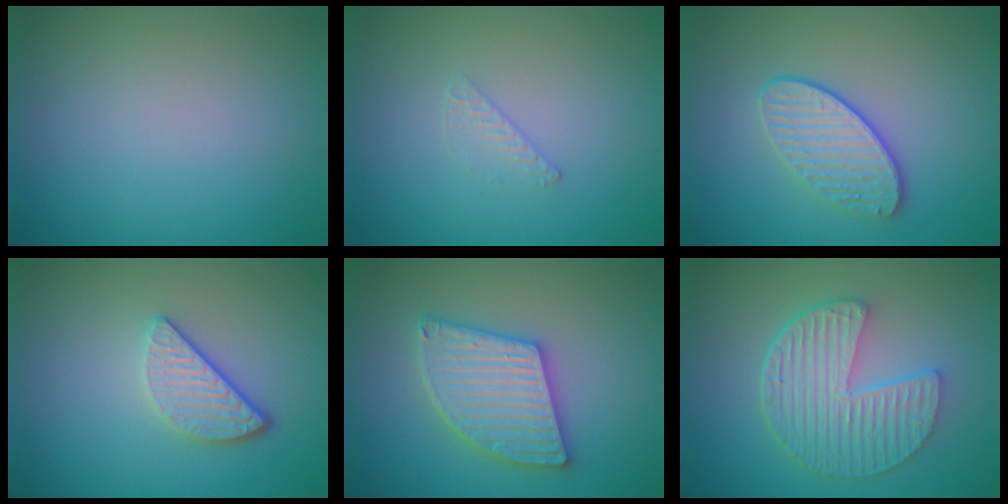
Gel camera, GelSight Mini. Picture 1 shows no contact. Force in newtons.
{"total": 0.6, "press": 0.3, "slide": 0.5}
{"total": 3.5, "press": 3.2, "slide": 1.3}
{"total": 3.1, "press": 2.5, "slide": 1.8}
{"total": 5.5, "press": 5.5, "slide": 0.5}
{"total": 6.6, "press": 4.8, "slide": 4.5}